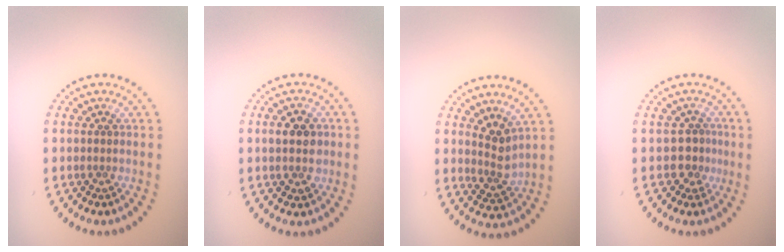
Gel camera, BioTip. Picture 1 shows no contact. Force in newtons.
{"total": 3.8, "press": 3.8, "slide": 0.2}
{"total": 2.6, "press": 2.0, "slide": 1.6}
{"total": 1.8, "press": 1.5, "slide": 1.0}